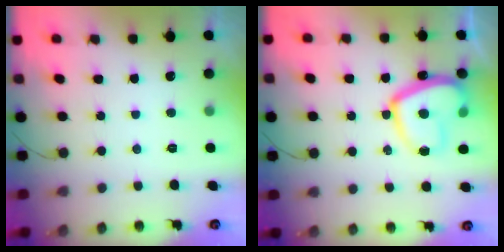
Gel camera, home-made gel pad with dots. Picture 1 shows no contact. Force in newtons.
{"total": 15.4, "press": 15.4, "slide": 1.2}